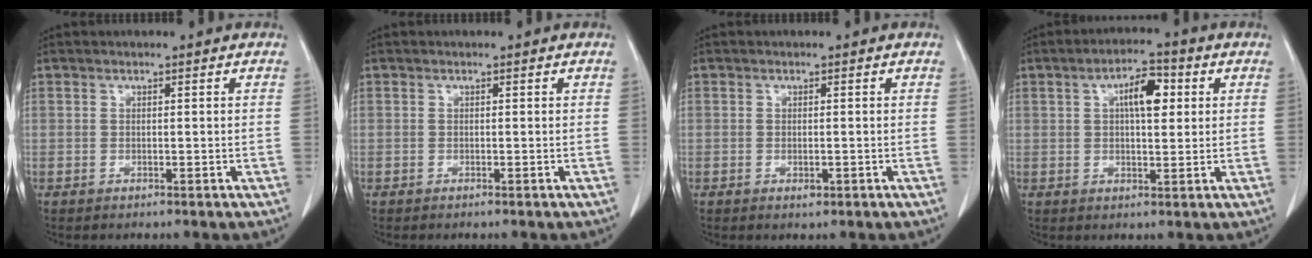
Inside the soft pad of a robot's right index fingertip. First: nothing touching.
{"total": 0.0}
{"total": 1.0, "force": [-0.4, 0.4, 0.8], "torque": [-0.016, -0.003, -0.003]}
{"total": 6.4, "force": [1.8, 2.3, 5.6], "torque": [-0.094, 0.014, 0.029]}